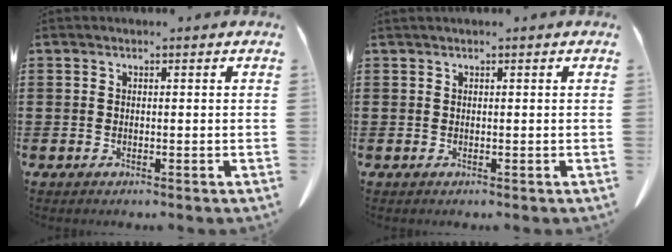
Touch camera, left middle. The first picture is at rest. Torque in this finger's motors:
{"motor_torque": [-0.18, -0.12, -0.03, -0.01]}